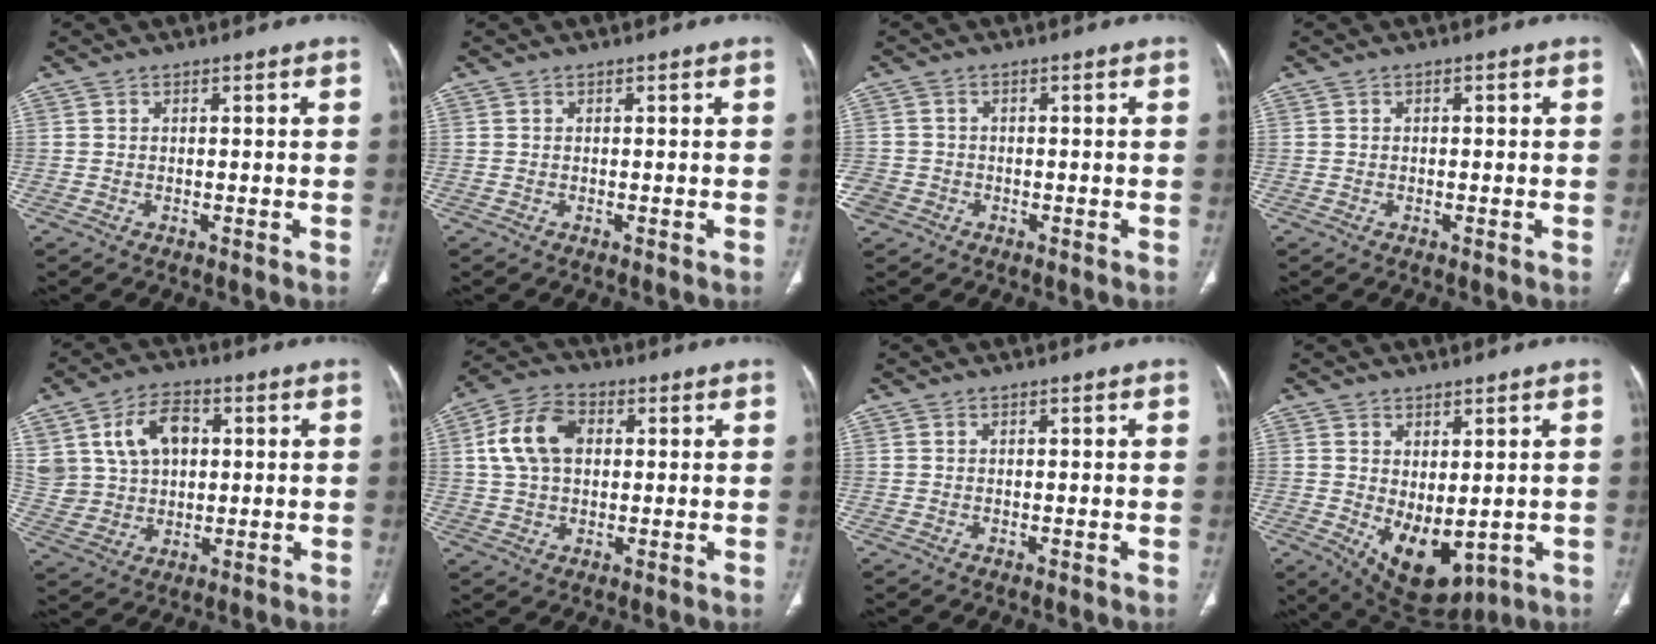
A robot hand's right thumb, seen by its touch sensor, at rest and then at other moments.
{"total": 0.0}
{"total": 4.9, "force": [-2.1, 4.2, 1.4], "torque": [-0.037, 0.015, -0.035]}
{"total": 0.6, "force": [0.1, 0.3, 0.4], "torque": [-0.007, 0.002, 0.001]}
{"total": 12.1, "force": [3.5, 8.8, 7.6], "torque": [-0.112, 0.002, 0.072]}
{"total": 10.8, "force": [2.0, 7.4, 7.6], "torque": [-0.141, 0.018, 0.033]}
{"total": 0.0}
{"total": 10.0, "force": [-1.2, 5.8, 8.1], "torque": [-0.106, -0.009, 0.013]}